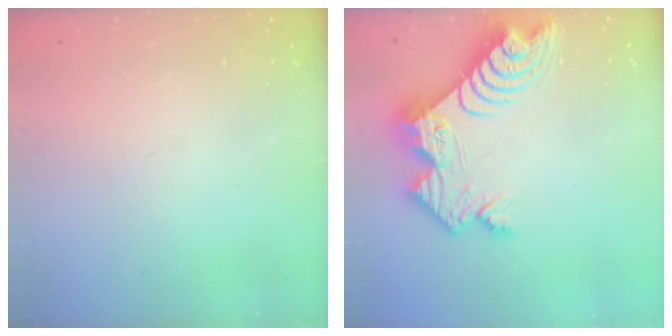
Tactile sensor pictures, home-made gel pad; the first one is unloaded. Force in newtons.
{"total": 13.4, "press": 13.4, "slide": 1.2}